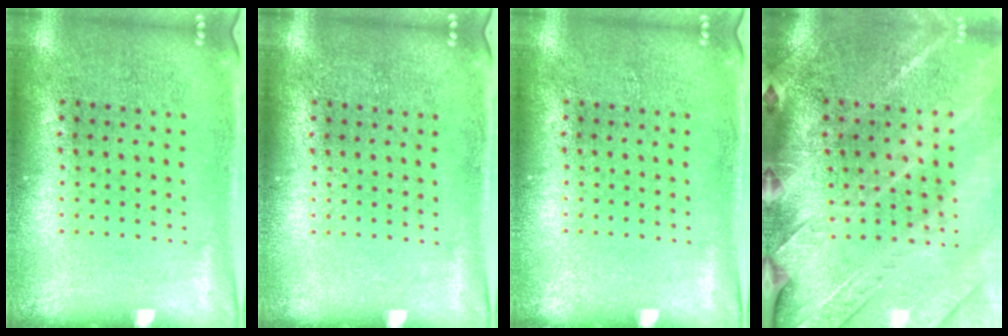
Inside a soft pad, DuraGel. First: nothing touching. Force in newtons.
{"total": 0.0}
{"total": 0.0}
{"total": 2.8, "press": 2.8, "slide": 0.7}